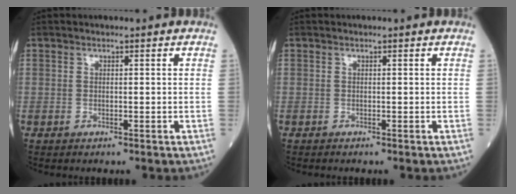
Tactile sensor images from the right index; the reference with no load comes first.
{"total": 0.0}